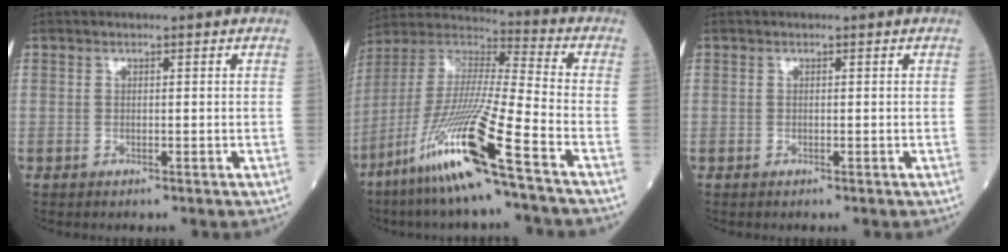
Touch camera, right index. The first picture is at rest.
{"total": 18.5, "force": [-10.3, -1.0, 15.3], "torque": [-0.342, -0.046, -0.204]}
{"total": 0.0}